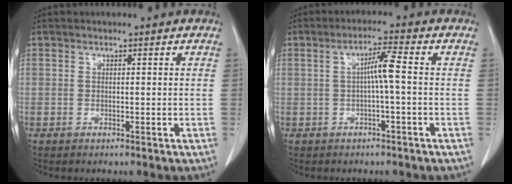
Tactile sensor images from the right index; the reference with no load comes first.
{"total": 3.9, "force": [-0.1, -0.2, 3.9], "torque": [-0.071, 0.011, 0.000]}